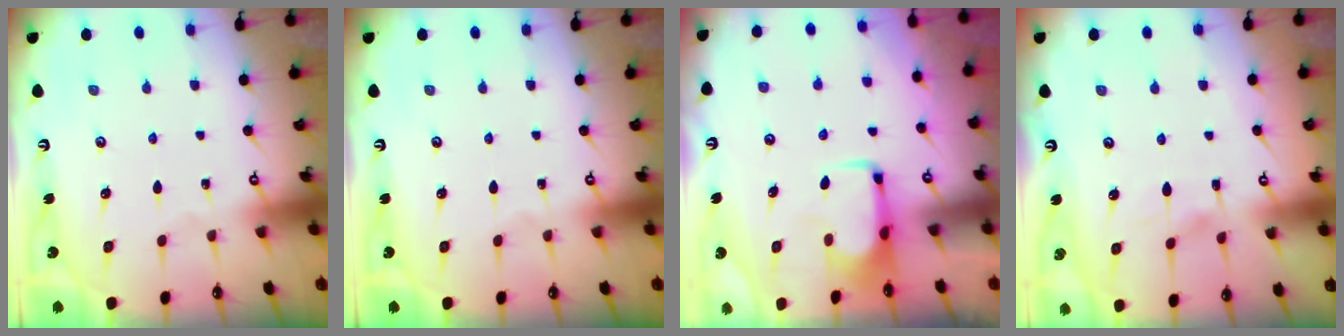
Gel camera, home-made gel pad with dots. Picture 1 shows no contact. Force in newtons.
{"total": 0.0}
{"total": 2.0, "press": 1.9, "slide": 0.4}
{"total": 5.2, "press": 5.2, "slide": 0.5}